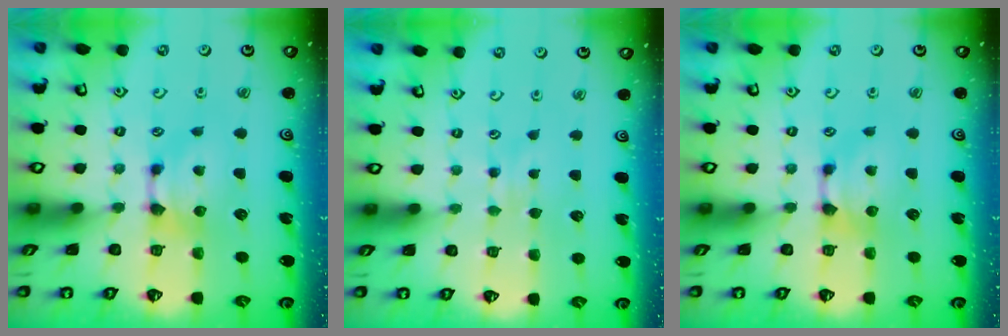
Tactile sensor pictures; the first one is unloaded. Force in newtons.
{"total": 2.4, "press": 2.4, "slide": 0.2}
{"total": 0.0}